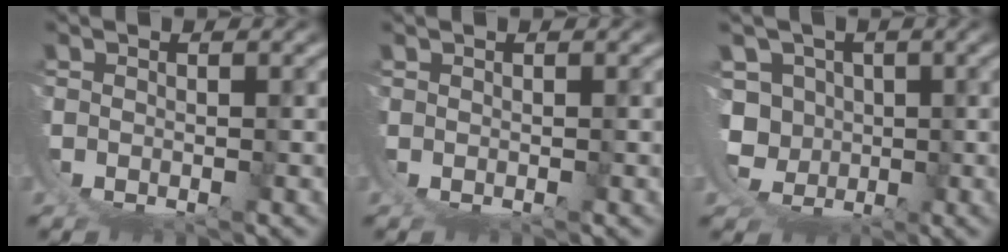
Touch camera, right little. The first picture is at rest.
{"total": 0.0}
{"total": 10.4, "force": [1.1, 10.1, 2.2], "torque": [-0.104, -0.044, 0.013]}